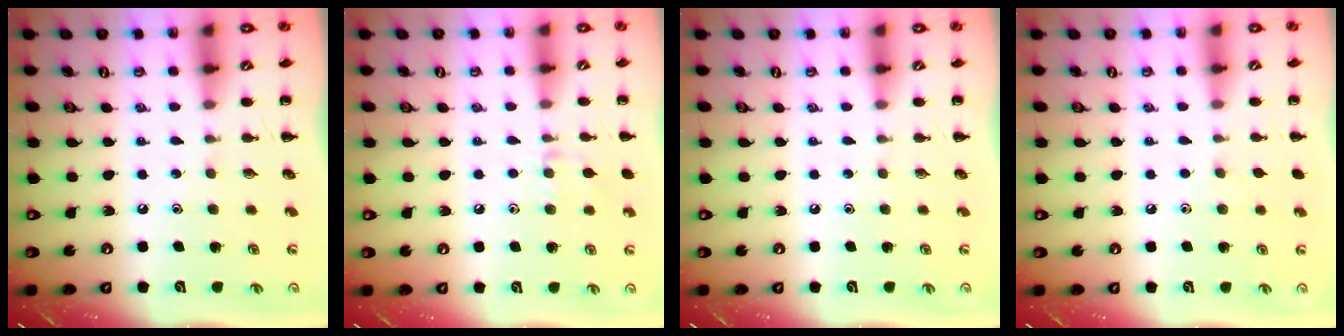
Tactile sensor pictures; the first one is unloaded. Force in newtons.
{"total": 6.8, "press": 6.4, "slide": 2.3}
{"total": 0.0}
{"total": 2.9, "press": 2.7, "slide": 1.2}